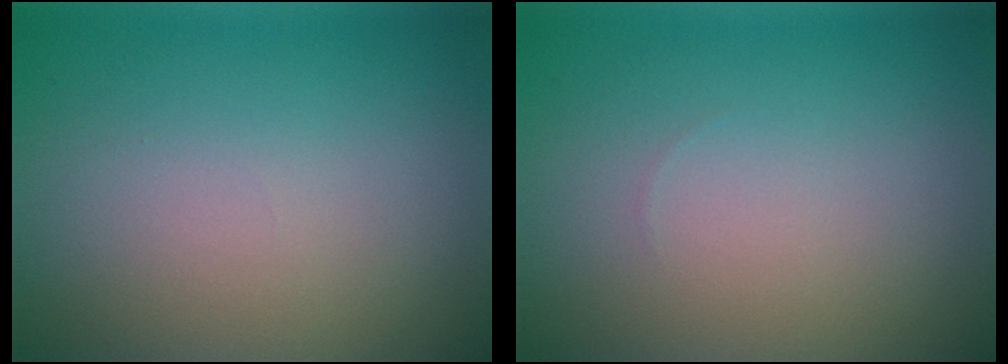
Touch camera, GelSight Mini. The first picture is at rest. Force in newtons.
{"total": 0.0}